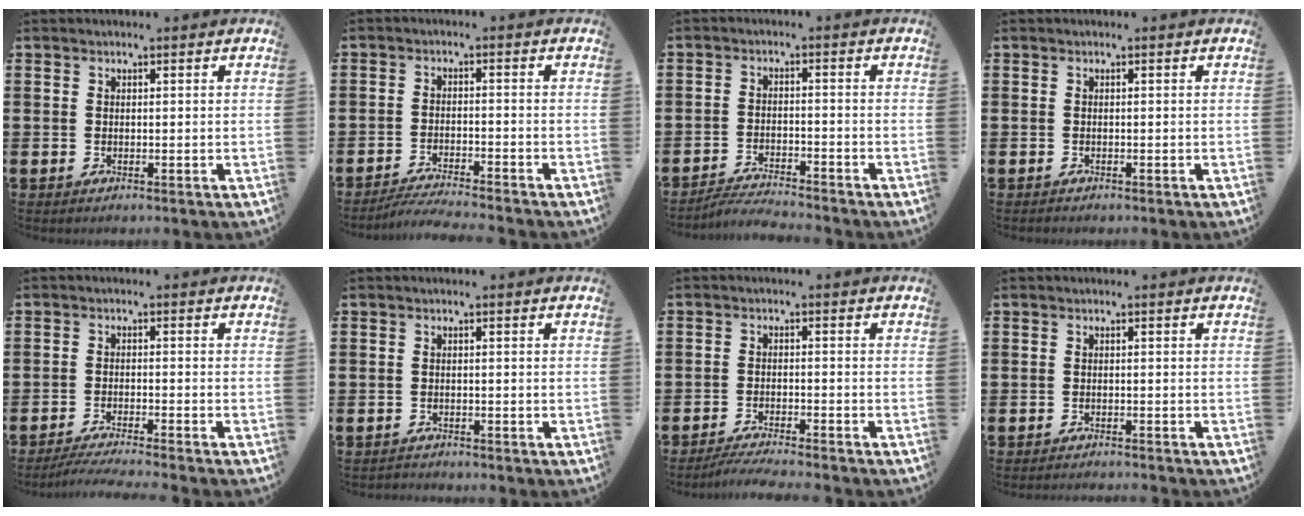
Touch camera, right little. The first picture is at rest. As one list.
[{"total": 3.0, "force": [-2.9, -0.3, 0.7], "torque": [-0.011, 0.001, -0.059]}, {"total": 2.9, "force": [-2.9, -0.1, 0.2], "torque": [-0.006, 0.004, -0.062]}, {"total": 0.0}, {"total": 2.6, "force": [-2.3, -0.3, 1.2], "torque": [-0.018, 0.000, -0.044]}, {"total": 0.8, "force": [-0.8, 0.1, -0.1], "torque": [-0.001, 0.000, -0.017]}, {"total": 2.6, "force": [-2.5, -0.3, 0.8], "torque": [-0.012, 0.001, -0.049]}, {"total": 0.9, "force": [-0.8, -0.2, 0.0], "torque": [0.001, 0.000, -0.018]}]